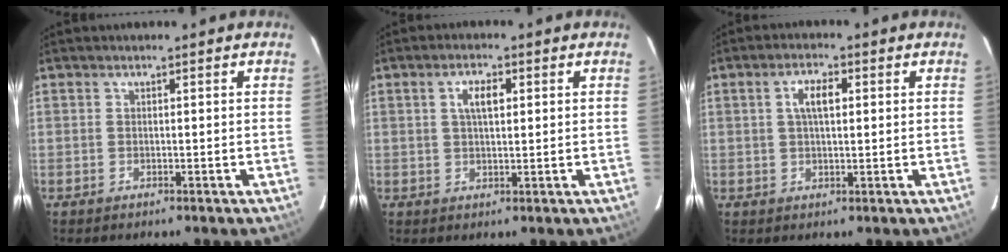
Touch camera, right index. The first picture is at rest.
{"total": 3.9, "force": [1.2, 1.7, 3.4], "torque": [-0.061, 0.009, 0.021]}
{"total": 4.2, "force": [1.0, 1.7, 3.7], "torque": [-0.069, 0.010, 0.020]}